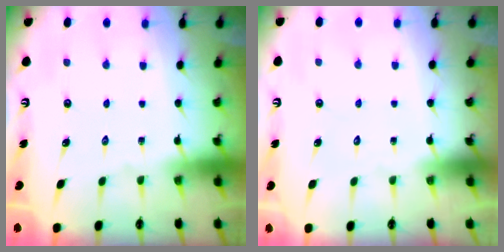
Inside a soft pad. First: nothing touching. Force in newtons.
{"total": 1.6, "press": 1.6, "slide": 0.1}